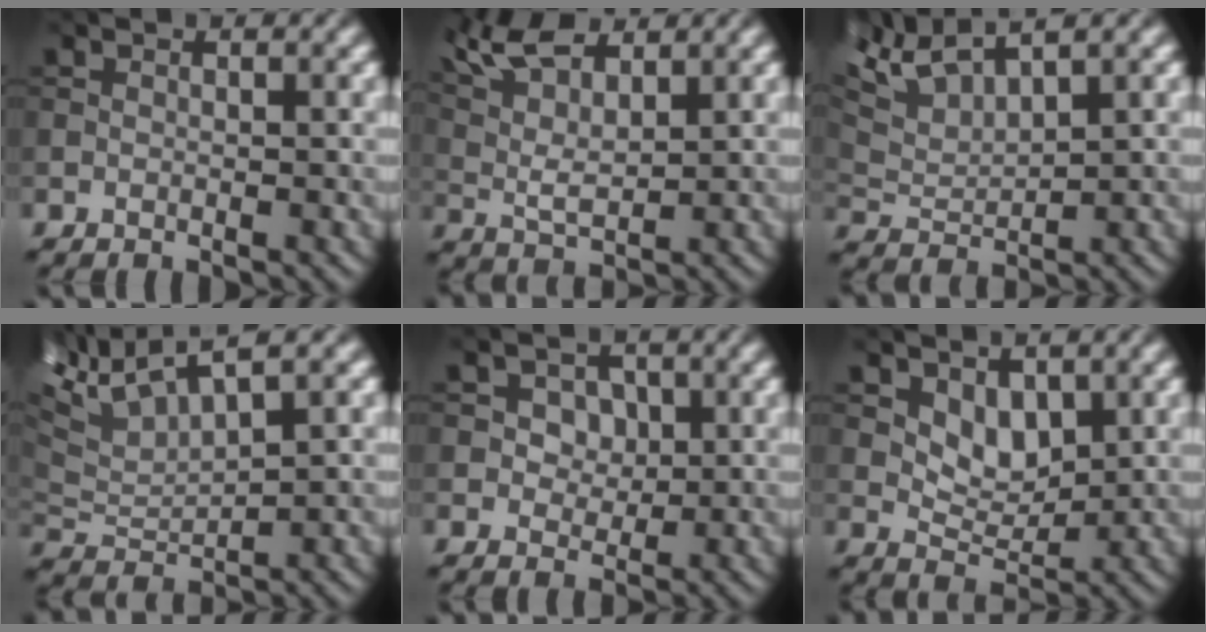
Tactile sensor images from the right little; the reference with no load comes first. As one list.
[{"total": 5.2, "force": [3.7, 1.3, 3.4], "torque": [-0.094, 0.014, 0.091]}, {"total": 4.7, "force": [3.6, 1.0, 2.8], "torque": [-0.079, 0.022, 0.087]}, {"total": 5.6, "force": [3.3, 1.5, 4.3], "torque": [-0.114, 0.026, 0.079]}, {"total": 1.7, "force": [0.3, 1.5, 0.8], "torque": [-0.031, 0.003, 0.026]}, {"total": 1.8, "force": [0.7, 1.1, 1.3], "torque": [-0.035, -0.006, 0.035]}]